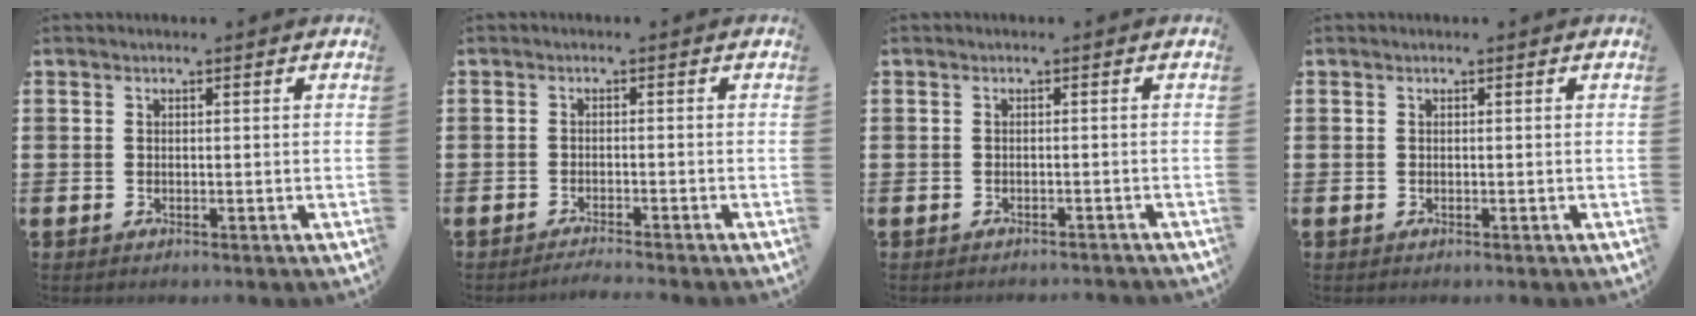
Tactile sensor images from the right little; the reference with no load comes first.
{"total": 1.3, "force": [-1.2, -0.2, 0.3], "torque": [-0.004, -0.001, -0.024]}
{"total": 0.8, "force": [-0.8, -0.1, 0.0], "torque": [-0.001, 0.000, -0.016]}
{"total": 0.0}